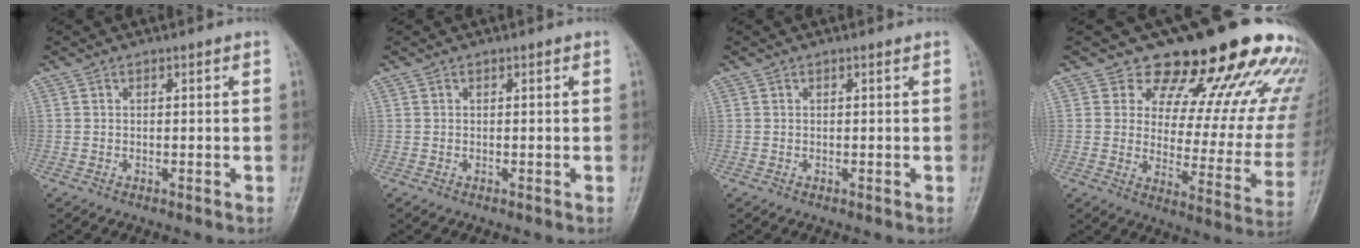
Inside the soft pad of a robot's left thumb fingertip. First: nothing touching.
{"total": 0.0}
{"total": 0.0}
{"total": 23.1, "force": [18.4, 8.6, 11.1], "torque": [-0.091, -0.114, 0.228]}